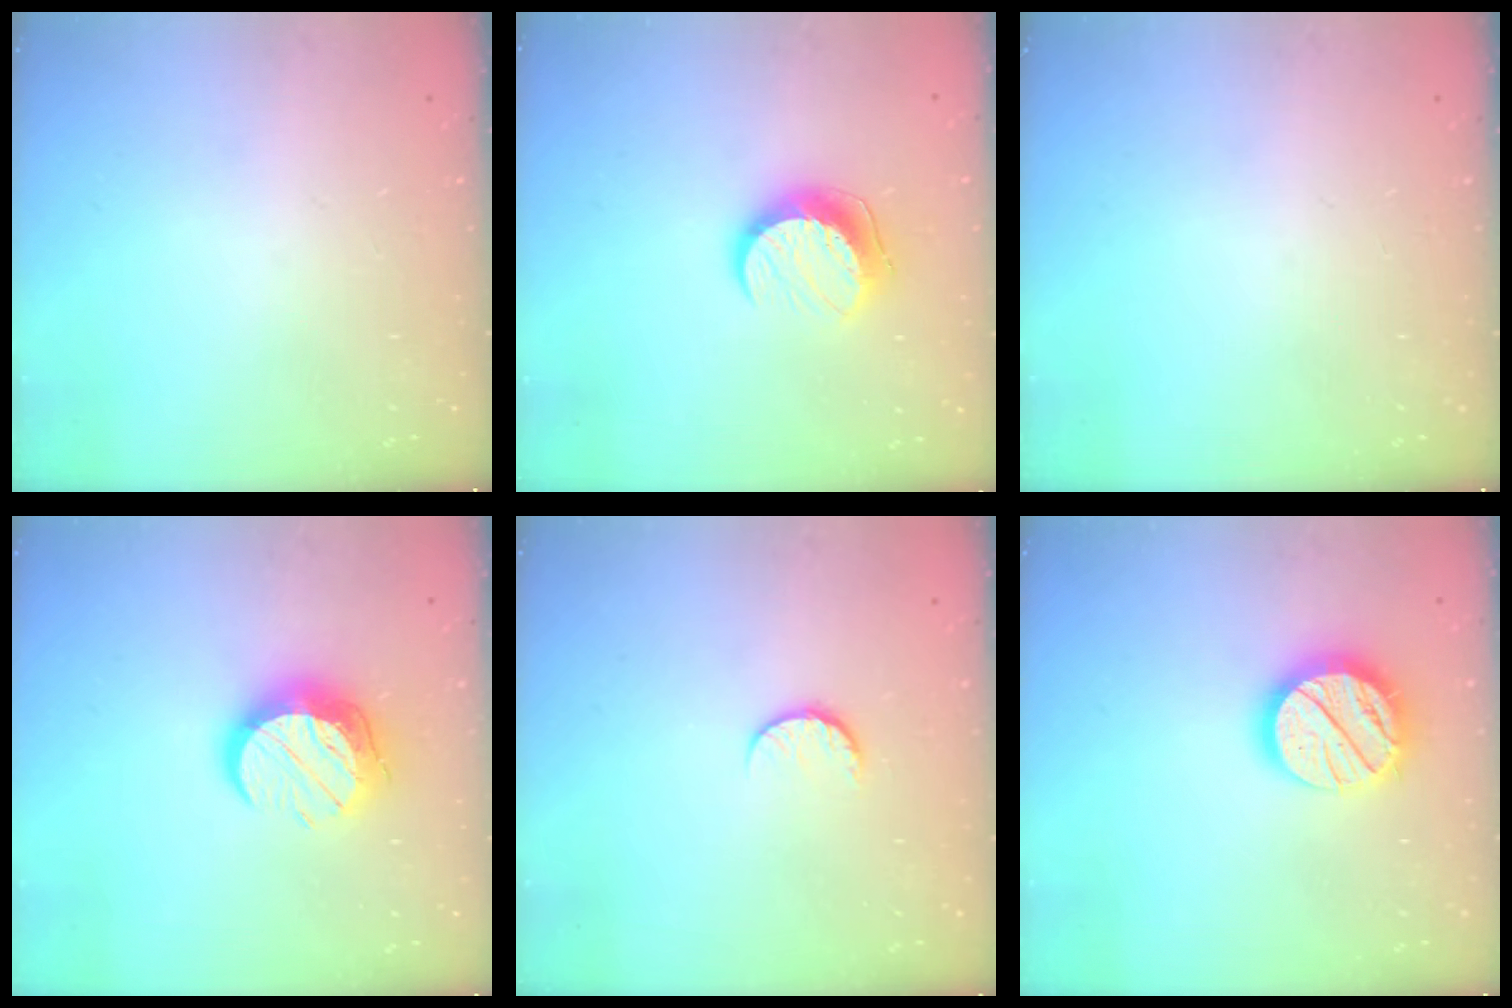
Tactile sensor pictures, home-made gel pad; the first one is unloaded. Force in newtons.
{"total": 10.1, "press": 10.1, "slide": 0.2}
{"total": 0.0}
{"total": 13.0, "press": 12.9, "slide": 1.2}
{"total": 6.8, "press": 6.8, "slide": 0.7}
{"total": 16.9, "press": 16.9, "slide": 1.3}